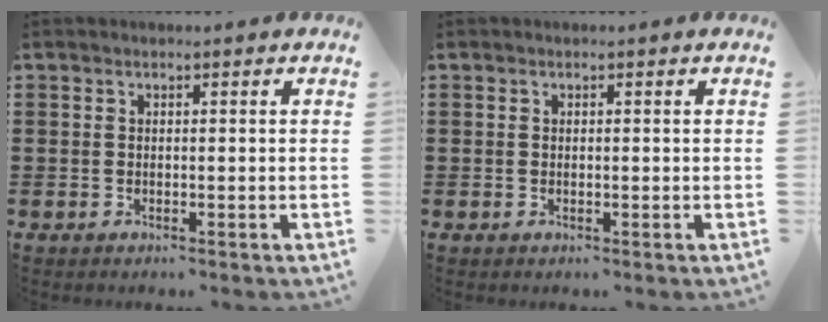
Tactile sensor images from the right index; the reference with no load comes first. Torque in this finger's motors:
{"motor_torque": [-0.74, 1.40, -0.01, -0.01]}